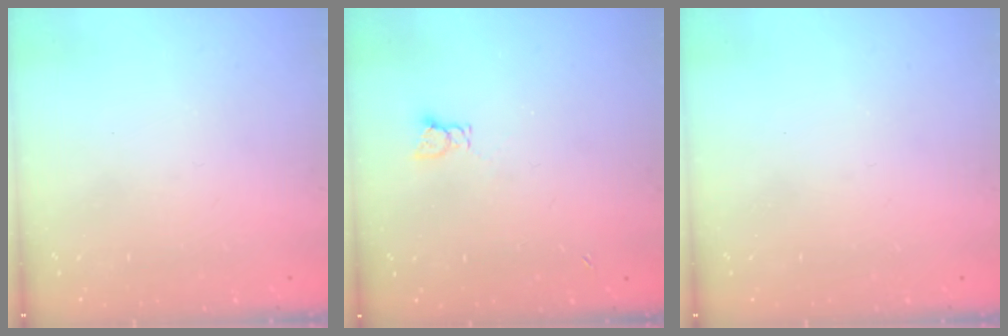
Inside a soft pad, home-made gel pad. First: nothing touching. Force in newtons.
{"total": 2.0, "press": 2.0, "slide": 0.3}
{"total": 0.0}